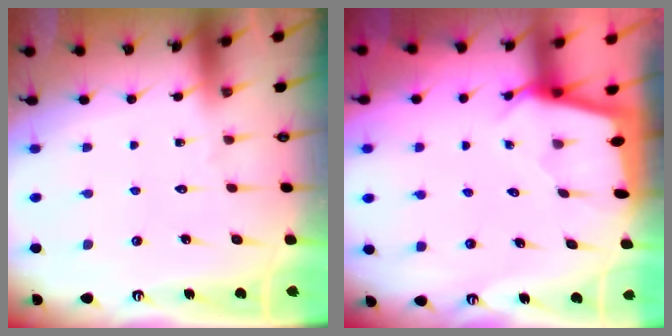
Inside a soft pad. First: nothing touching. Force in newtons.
{"total": 2.3, "press": 2.3, "slide": 0.3}